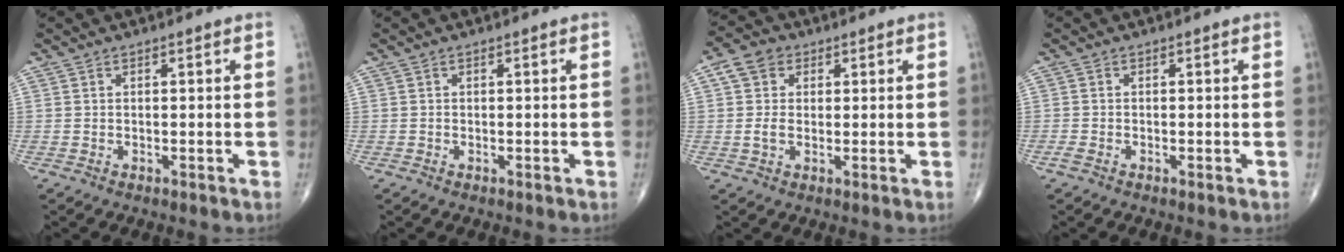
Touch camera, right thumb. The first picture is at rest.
{"total": 0.0}
{"total": 6.2, "force": [1.6, 4.7, 3.7], "torque": [-0.061, 0.005, 0.023]}
{"total": 1.2, "force": [-0.6, 0.5, 1.0], "torque": [-0.026, -0.003, -0.016]}